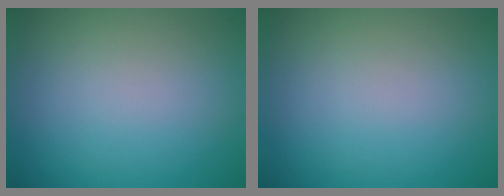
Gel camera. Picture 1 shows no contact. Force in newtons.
{"total": 0.0}